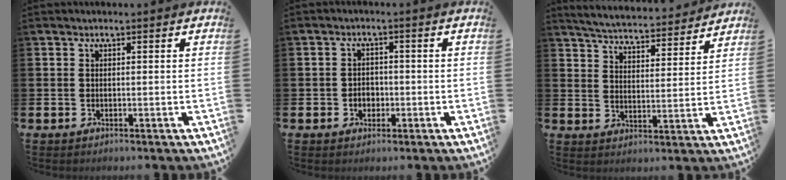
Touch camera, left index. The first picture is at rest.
{"total": 2.3, "force": [-0.7, 1.9, 1.1], "torque": [-0.013, 0.002, -0.018]}
{"total": 5.4, "force": [5.3, 0.5, 0.7], "torque": [-0.030, -0.044, 0.090]}